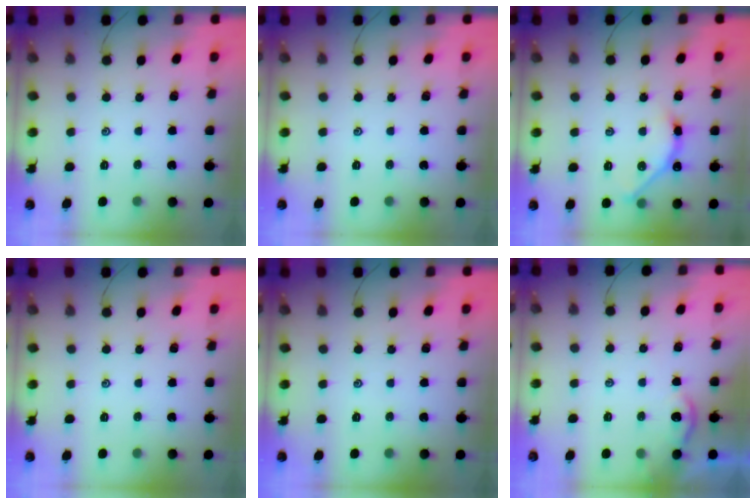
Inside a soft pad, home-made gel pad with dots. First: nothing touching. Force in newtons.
{"total": 0.0}
{"total": 5.6, "press": 5.5, "slide": 0.8}
{"total": 0.0}
{"total": 0.0}
{"total": 2.0, "press": 1.9, "slide": 0.5}